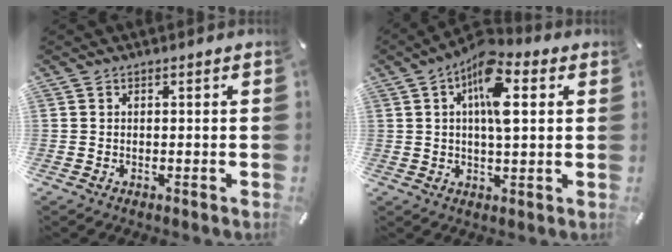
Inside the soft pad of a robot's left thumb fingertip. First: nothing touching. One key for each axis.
{"total": 11.5, "fx": 4.1, "fy": 4.9, "fz": 9.6, "tx": -0.155, "ty": -0.008, "tz": 0.069}